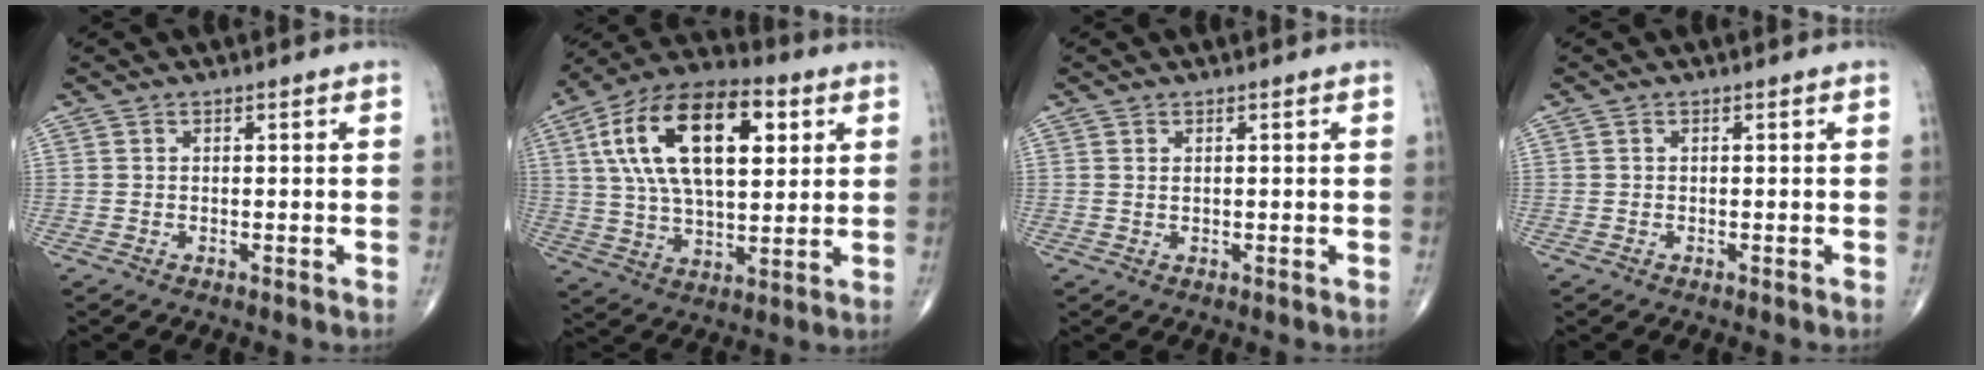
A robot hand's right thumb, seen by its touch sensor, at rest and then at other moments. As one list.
[{"total": 22.7, "force": [6.6, 11.3, 18.5], "torque": [-0.318, 0.002, 0.107]}, {"total": 0.6, "force": [0.3, 0.3, 0.5], "torque": [-0.008, -0.002, 0.007]}, {"total": 0.0}]